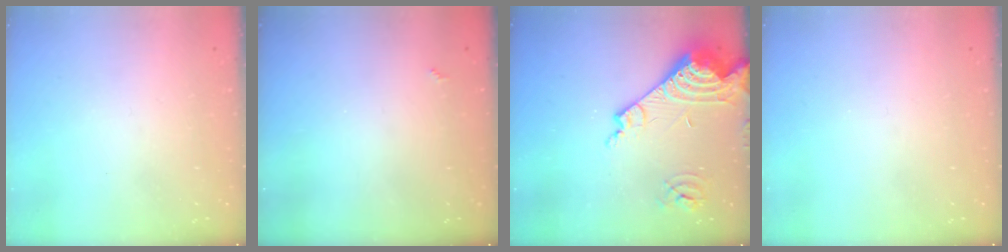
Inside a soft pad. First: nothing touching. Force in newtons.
{"total": 2.1, "press": 2.1, "slide": 0.4}
{"total": 16.2, "press": 16.1, "slide": 2.0}
{"total": 0.0}